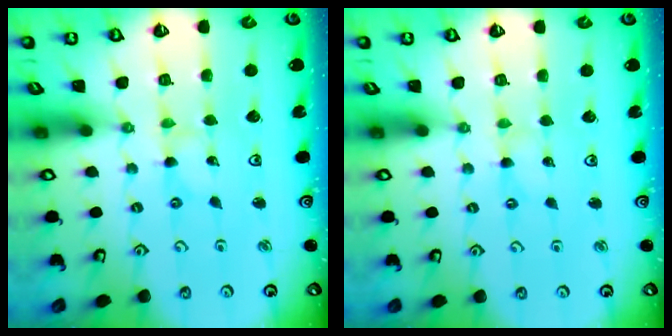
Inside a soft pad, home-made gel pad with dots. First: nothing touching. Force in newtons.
{"total": 0.6, "press": 0.6, "slide": 0.2}